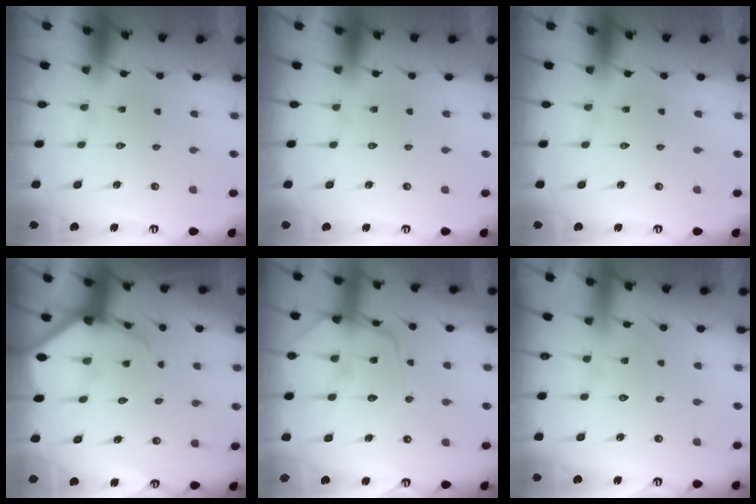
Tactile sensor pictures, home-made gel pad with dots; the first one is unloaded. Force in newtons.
{"total": 0.0}
{"total": 0.0}
{"total": 5.4, "press": 5.3, "slide": 0.6}
{"total": 12.5, "press": 12.4, "slide": 1.0}
{"total": 3.7, "press": 3.6, "slide": 0.4}